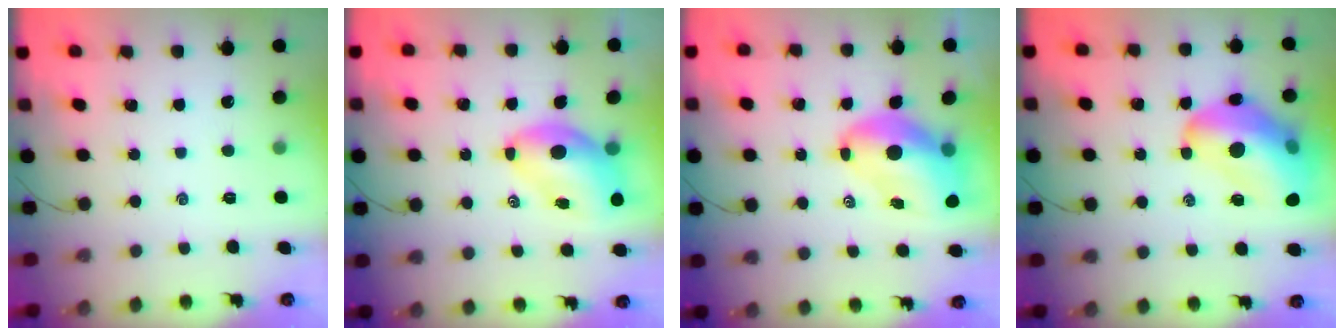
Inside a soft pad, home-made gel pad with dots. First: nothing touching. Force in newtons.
{"total": 9.4, "press": 9.0, "slide": 2.7}
{"total": 11.4, "press": 11.0, "slide": 3.2}
{"total": 20.8, "press": 20.2, "slide": 5.0}